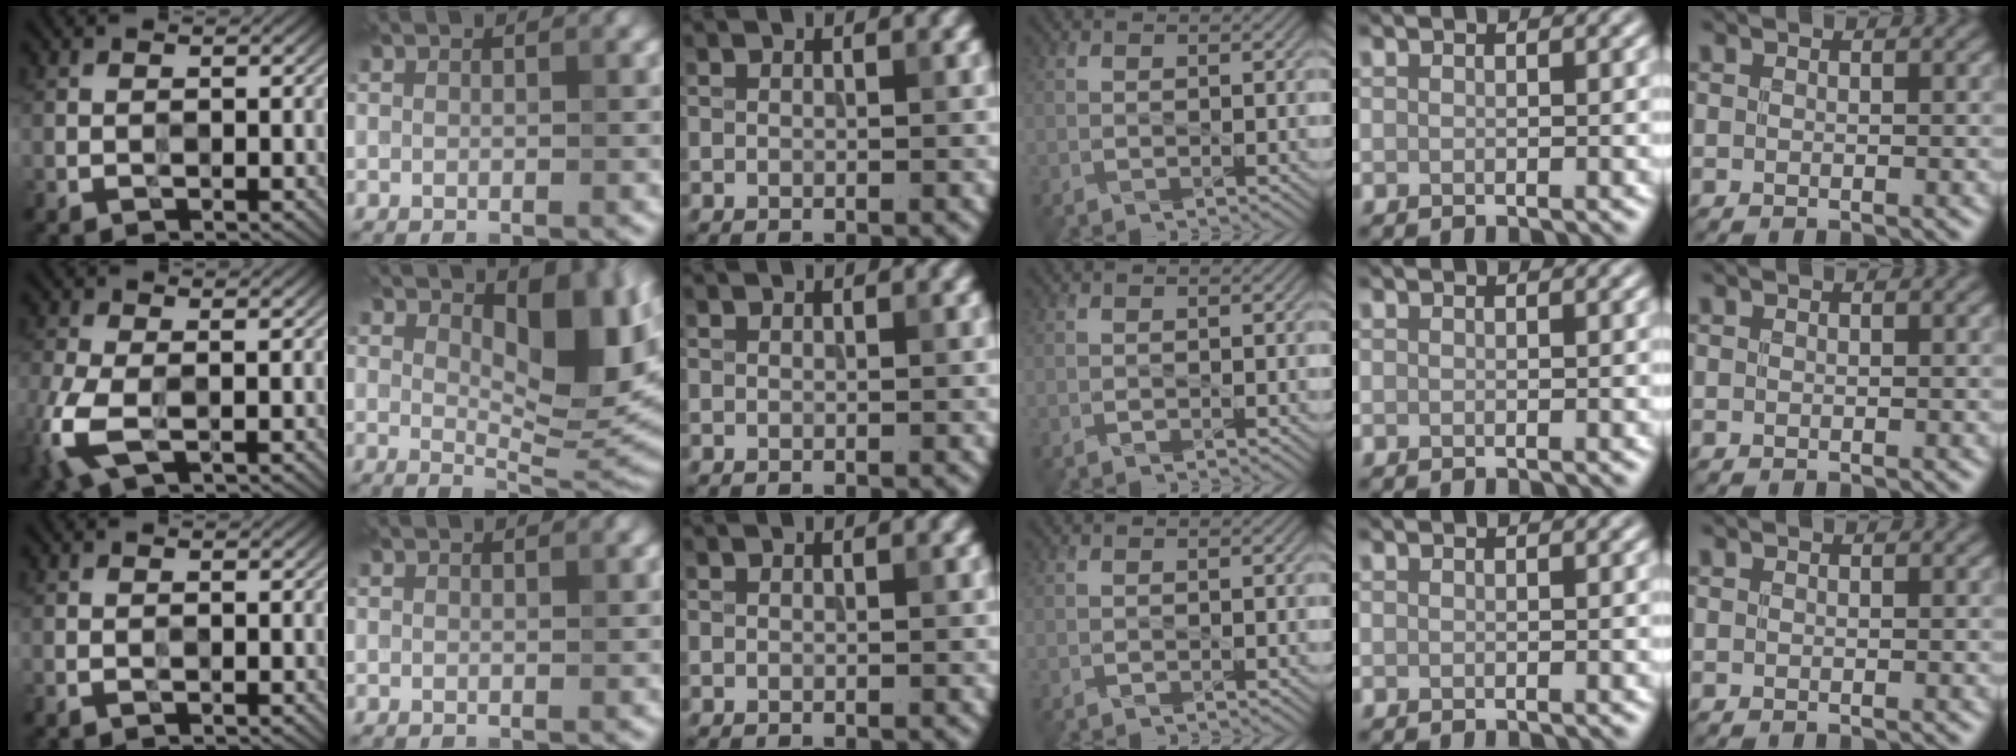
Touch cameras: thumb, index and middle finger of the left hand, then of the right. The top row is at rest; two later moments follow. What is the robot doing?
{"motion": "wipe", "object": "measuring cup"}